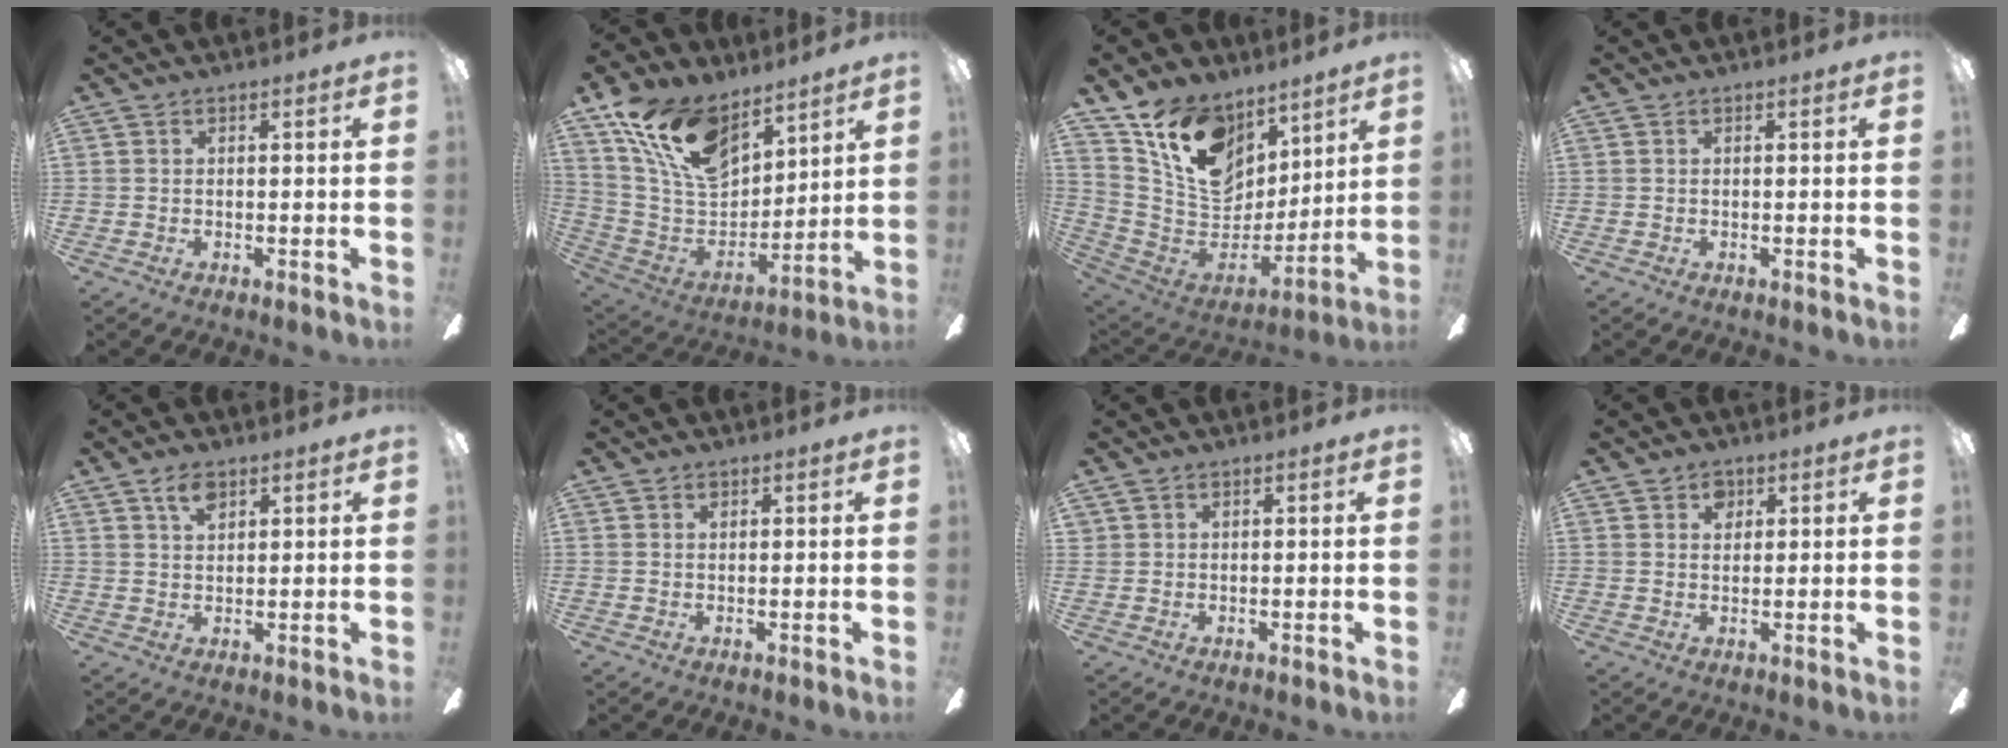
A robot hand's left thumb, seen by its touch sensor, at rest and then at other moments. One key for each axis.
{"total": 18.6, "fx": 11.8, "fy": 10.3, "fz": 10.0, "tx": -0.200, "ty": -0.049, "tz": 0.223}
{"total": 17.6, "fx": 9.7, "fy": 12.2, "fz": 8.1, "tx": -0.148, "ty": -0.046, "tz": 0.189}
{"total": 0.0}
{"total": 4.3, "fx": 2.7, "fy": 2.1, "fz": 2.7, "tx": -0.052, "ty": 0.000, "tz": 0.047}
{"total": 0.8, "fx": 0.5, "fy": 0.4, "fz": 0.4, "tx": -0.009, "ty": 0.002, "tz": 0.009}
{"total": 0.9, "fx": 0.5, "fy": 0.7, "fz": 0.0, "tx": -0.001, "ty": 0.003, "tz": 0.009}
{"total": 3.1, "fx": 1.8, "fy": 2.2, "fz": 1.1, "tx": -0.002, "ty": -0.005, "tz": 0.028}